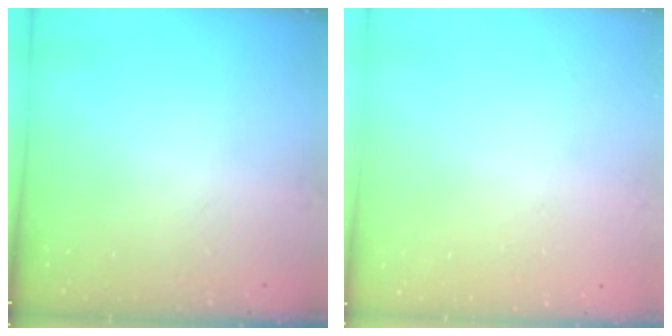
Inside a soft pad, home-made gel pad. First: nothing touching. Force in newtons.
{"total": 0.5, "press": 0.5, "slide": 0.1}